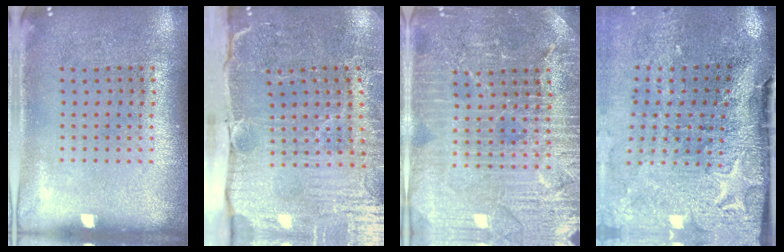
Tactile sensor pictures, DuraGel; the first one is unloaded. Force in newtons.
{"total": 5.2, "press": 4.4, "slide": 2.8}
{"total": 4.4, "press": 4.1, "slide": 1.5}
{"total": 4.9, "press": 3.9, "slide": 2.9}